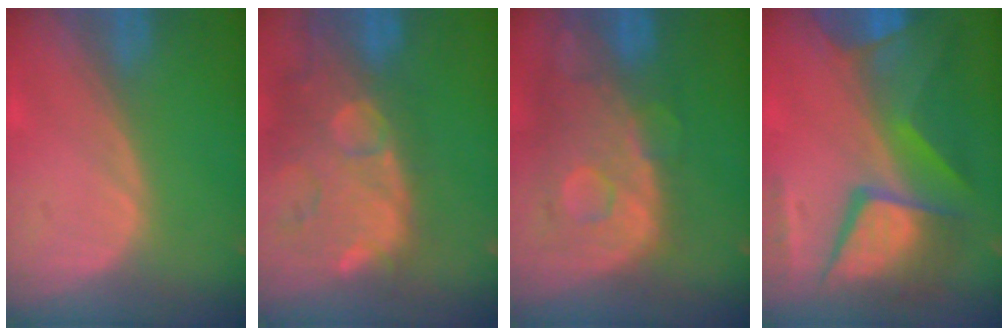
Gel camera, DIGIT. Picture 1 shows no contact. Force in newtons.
{"total": 14.4, "press": 11.8, "slide": 8.3}
{"total": 12.0, "press": 10.1, "slide": 6.5}
{"total": 11.9, "press": 11.8, "slide": 1.1}